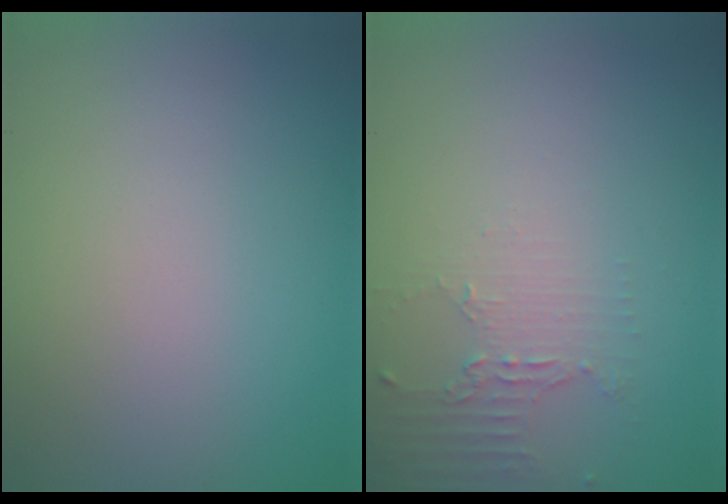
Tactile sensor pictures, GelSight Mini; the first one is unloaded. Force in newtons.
{"total": 1.9, "press": 1.4, "slide": 1.3}